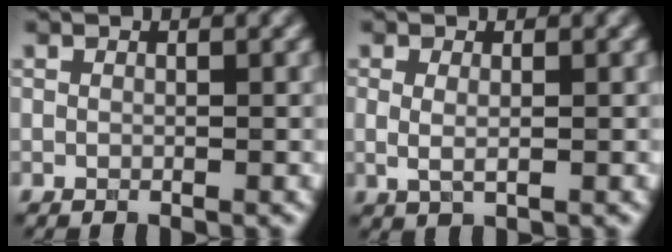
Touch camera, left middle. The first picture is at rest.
{"total": 1.3, "force": [0.1, 0.4, 1.3], "torque": [-0.028, -0.004, 0.003]}